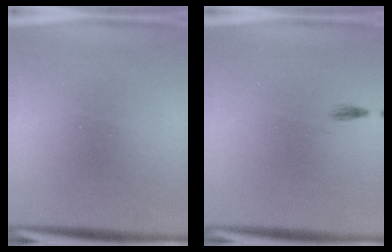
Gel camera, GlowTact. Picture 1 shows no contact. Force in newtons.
{"total": 0.5}